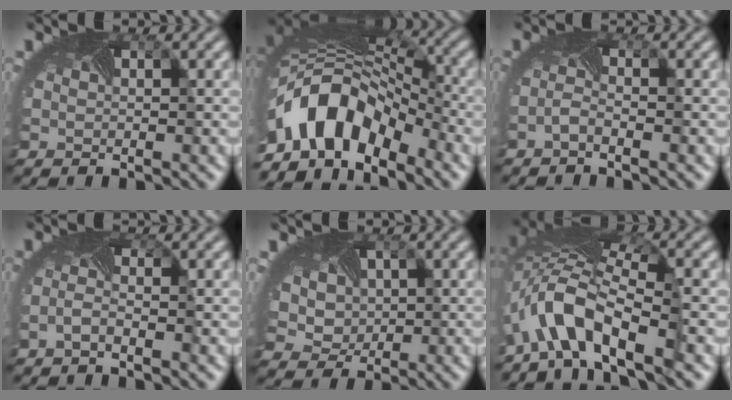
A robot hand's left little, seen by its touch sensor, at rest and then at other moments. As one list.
[{"total": 10.1, "force": [-5.1, 6.0, 6.3], "torque": [-0.119, -0.007, -0.091]}, {"total": 1.1, "force": [-1.0, -0.2, 0.3], "torque": [-0.015, -0.003, -0.025]}, {"total": 1.2, "force": [-1.0, -0.2, 0.7], "torque": [-0.023, -0.003, -0.025]}, {"total": 5.0, "force": [1.4, 4.0, 2.6], "torque": [-0.050, 0.017, 0.020]}, {"total": 8.1, "force": [-4.9, 2.5, 5.9], "torque": [-0.113, 0.001, -0.102]}]